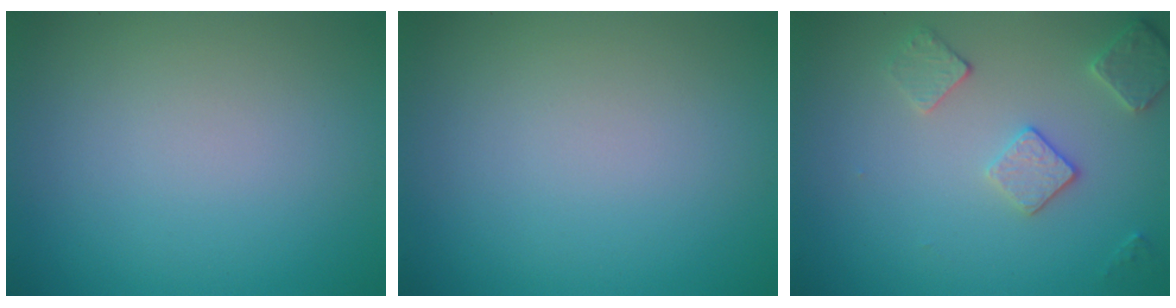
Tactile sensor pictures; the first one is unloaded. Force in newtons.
{"total": 0.0}
{"total": 2.7, "press": 2.7, "slide": 0.7}